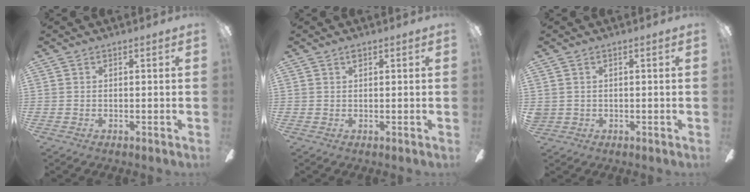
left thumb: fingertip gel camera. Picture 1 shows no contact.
{"total": 1.1, "force": [0.7, 0.5, 0.7], "torque": [-0.007, -0.001, 0.010]}
{"total": 1.3, "force": [0.3, 1.2, 0.3], "torque": [-0.009, 0.004, 0.003]}